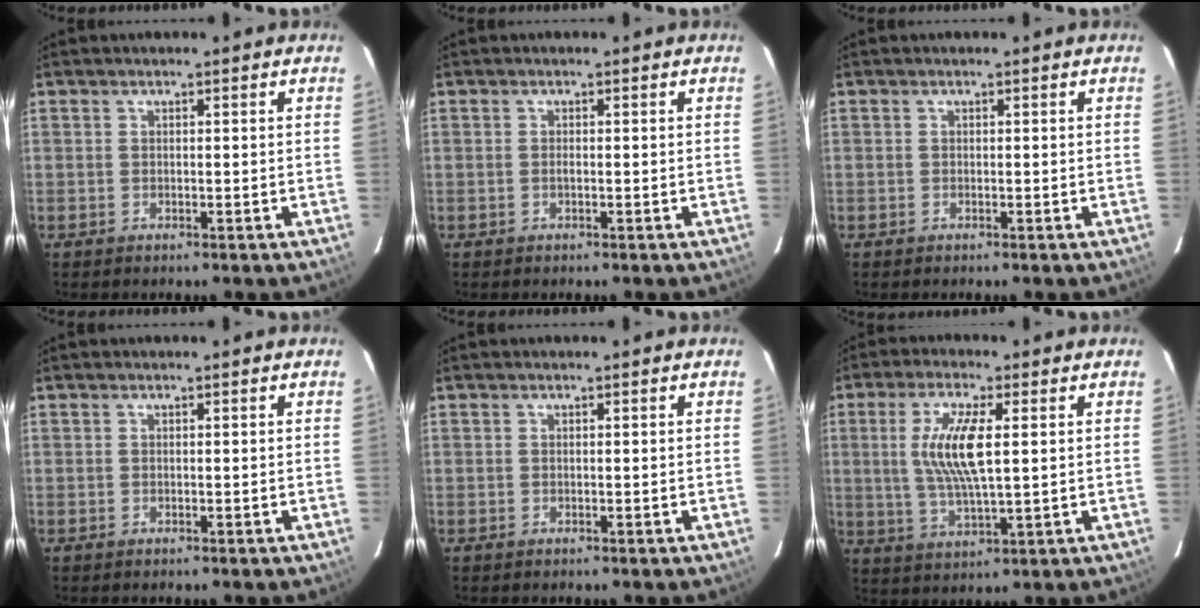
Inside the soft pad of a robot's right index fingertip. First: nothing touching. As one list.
[{"total": 0.5, "force": [-0.2, 0.1, 0.5], "torque": [-0.009, -0.001, -0.003]}, {"total": 0.0}, {"total": 0.0}, {"total": 0.0}, {"total": 10.0, "force": [1.7, 2.5, 9.6], "torque": [-0.189, 0.000, 0.036]}]